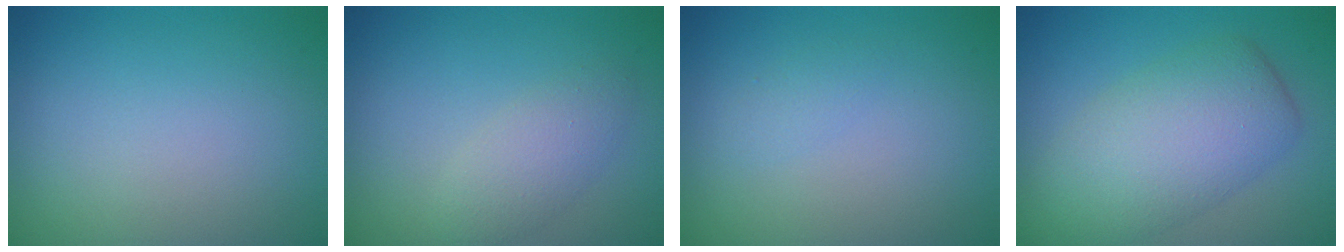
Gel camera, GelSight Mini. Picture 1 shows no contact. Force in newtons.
{"total": 2.4, "press": 2.4, "slide": 0.1}
{"total": 0.8, "press": 0.8, "slide": 0.0}
{"total": 7.1, "press": 7.1, "slide": 0.3}